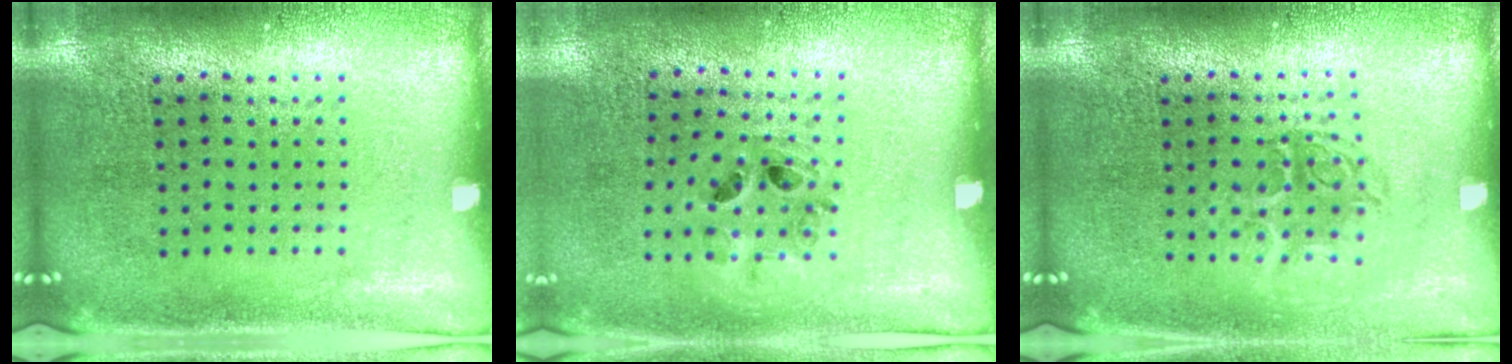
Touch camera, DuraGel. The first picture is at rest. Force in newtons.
{"total": 0.8, "press": 0.8, "slide": 0.3}
{"total": 1.1, "press": 1.0, "slide": 0.5}